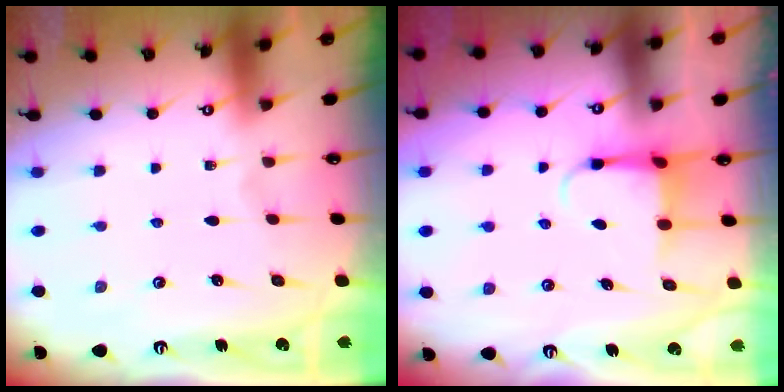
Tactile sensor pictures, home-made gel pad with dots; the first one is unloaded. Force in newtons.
{"total": 3.6, "press": 3.6, "slide": 0.5}